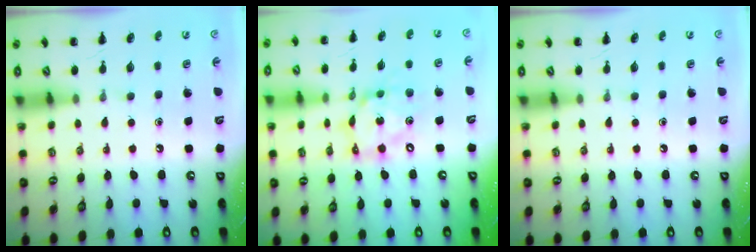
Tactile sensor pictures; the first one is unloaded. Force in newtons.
{"total": 13.6, "press": 13.2, "slide": 3.4}
{"total": 0.0}